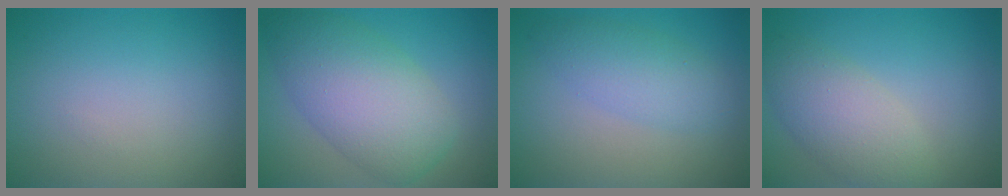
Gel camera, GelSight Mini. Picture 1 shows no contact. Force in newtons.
{"total": 7.8, "press": 7.7, "slide": 0.3}
{"total": 3.4, "press": 3.4, "slide": 0.1}
{"total": 4.5, "press": 4.5, "slide": 0.4}